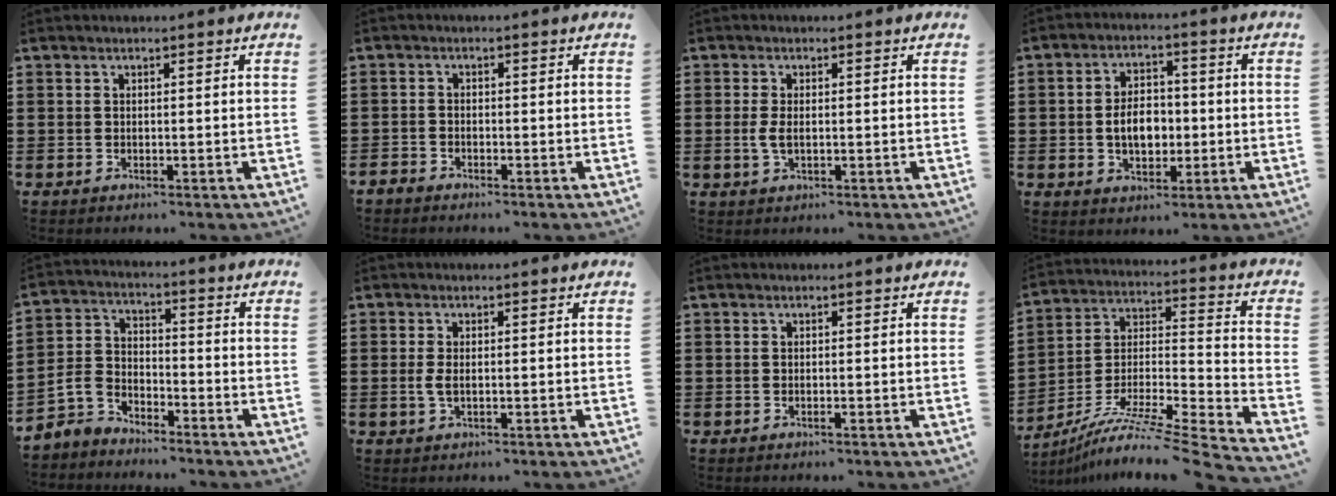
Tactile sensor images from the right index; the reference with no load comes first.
{"total": 1.3, "force": [-1.3, 0.4, 0.1], "torque": [-0.006, 0.002, -0.027]}
{"total": 2.5, "force": [-0.1, 1.0, 2.3], "torque": [-0.058, -0.004, -0.008]}
{"total": 5.9, "force": [-0.8, 3.7, 4.4], "torque": [-0.070, 0.004, -0.019]}
{"total": 4.4, "force": [-3.5, 2.4, 1.0], "torque": [-0.056, -0.004, -0.083]}
{"total": 1.8, "force": [-0.1, 0.7, 1.7], "torque": [-0.047, -0.005, -0.007]}
{"total": 0.0}
{"total": 8.8, "force": [-6.9, 0.0, 5.3], "torque": [-0.097, -0.005, -0.144]}